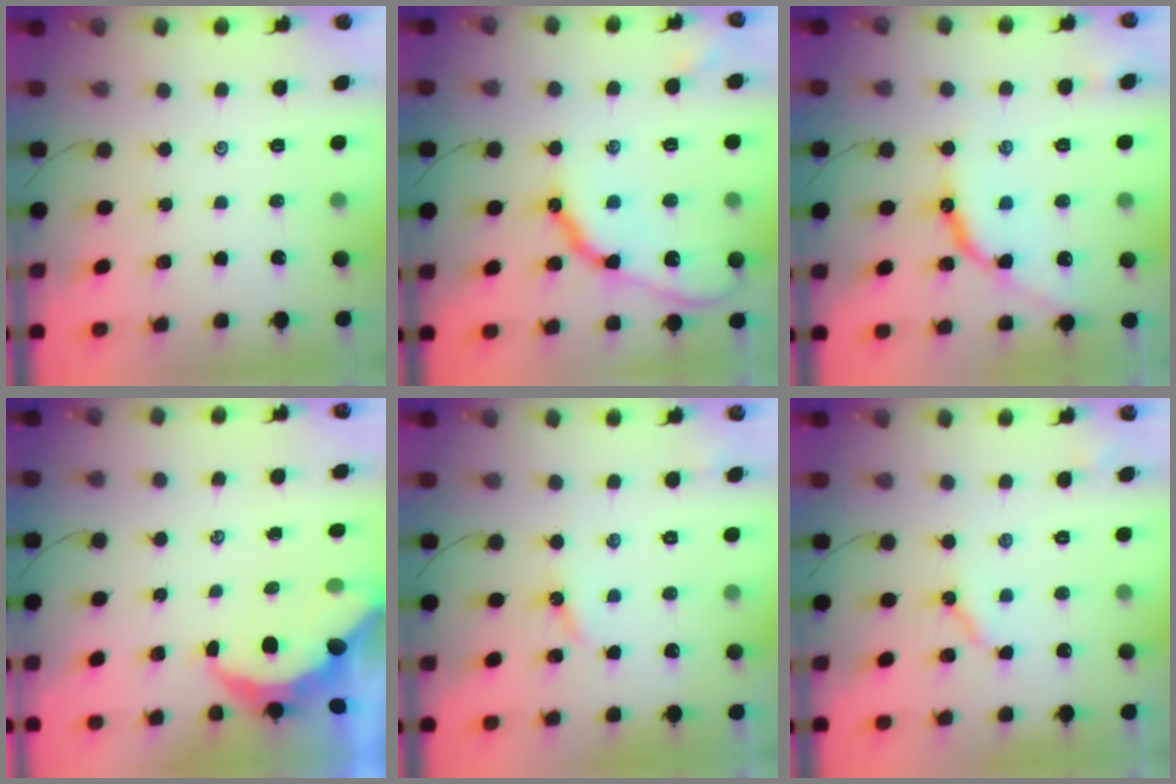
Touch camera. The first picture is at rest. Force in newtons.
{"total": 13.0, "press": 13.0, "slide": 1.1}
{"total": 9.7, "press": 9.6, "slide": 1.1}
{"total": 7.4, "press": 7.3, "slide": 1.1}
{"total": 3.3, "press": 3.3, "slide": 0.4}
{"total": 5.8, "press": 5.8, "slide": 0.8}